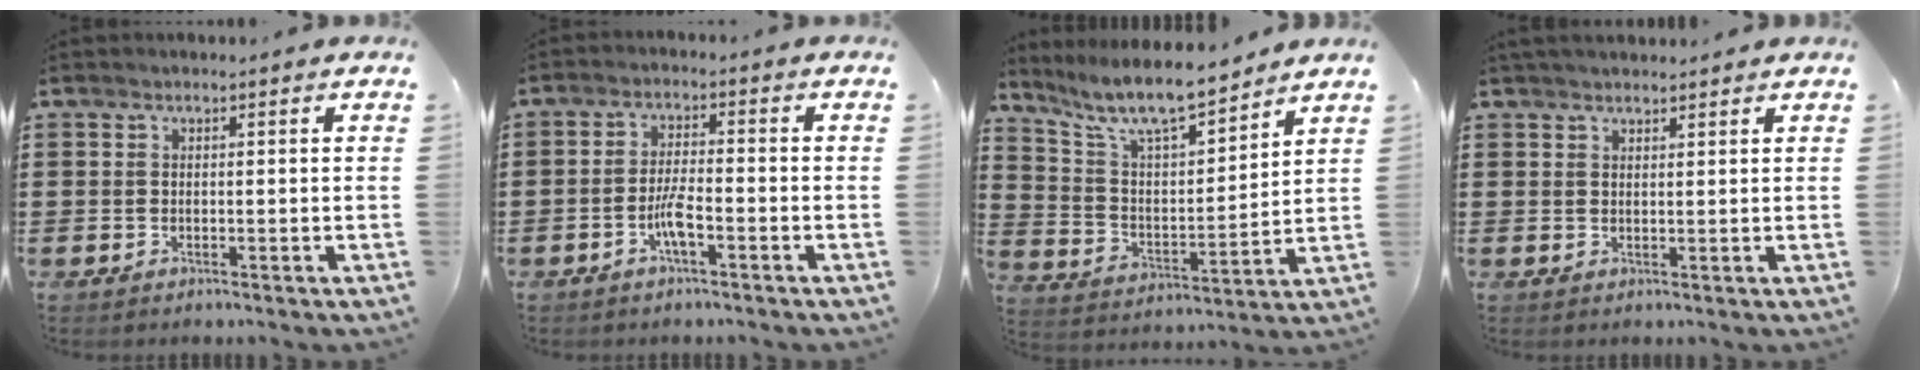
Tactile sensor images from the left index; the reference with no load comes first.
{"total": 4.3, "force": [-2.0, 0.9, 3.7], "torque": [-0.084, -0.001, -0.042]}
{"total": 9.0, "force": [7.8, 1.3, 4.2], "torque": [-0.114, -0.044, 0.135]}
{"total": 1.7, "force": [1.6, 0.5, 0.2], "torque": [-0.007, 0.004, 0.031]}